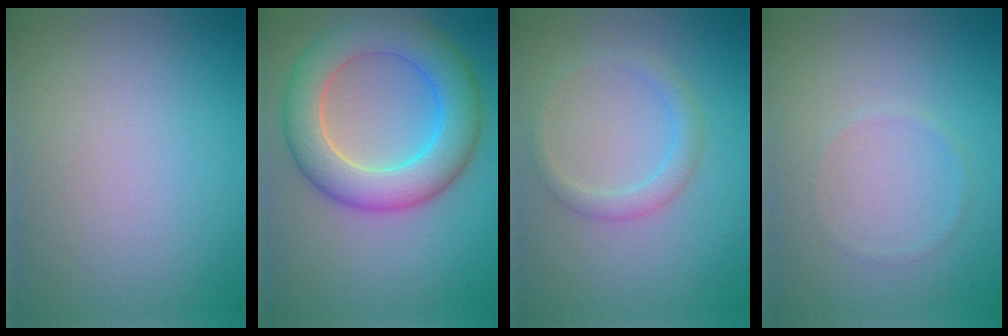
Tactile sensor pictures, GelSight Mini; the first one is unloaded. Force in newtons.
{"total": 7.9, "press": 7.9, "slide": 0.5}
{"total": 2.0, "press": 2.0, "slide": 0.0}
{"total": 0.6, "press": 0.6, "slide": 0.1}